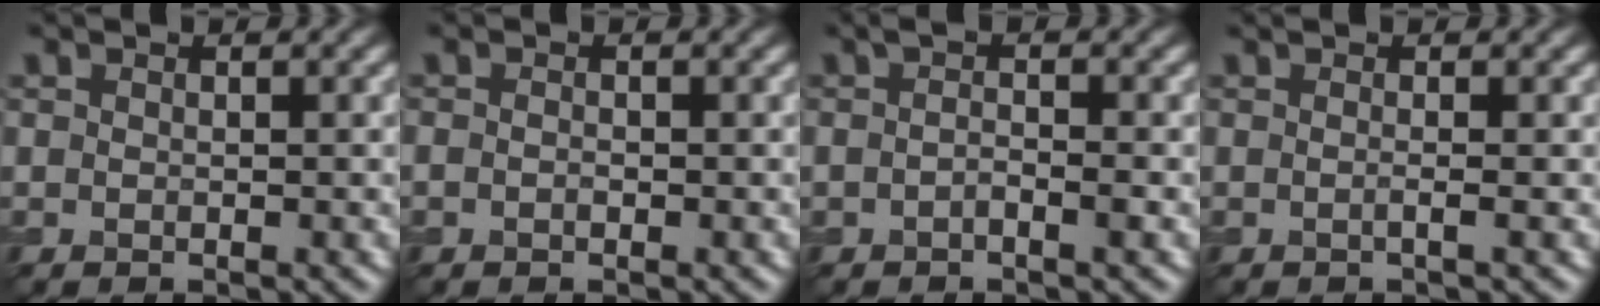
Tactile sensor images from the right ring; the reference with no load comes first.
{"total": 0.6, "force": [-0.2, 0.3, 0.4], "torque": [-0.011, 0.000, -0.004]}
{"total": 1.6, "force": [-0.3, 0.3, 1.5], "torque": [-0.027, -0.003, -0.009]}
{"total": 1.5, "force": [-0.1, 0.5, 1.4], "torque": [-0.016, -0.007, -0.014]}